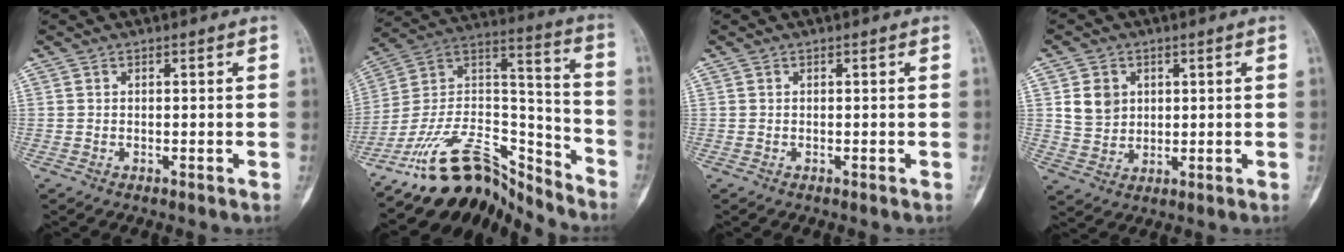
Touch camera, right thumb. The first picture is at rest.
{"total": 19.4, "force": [-16.3, 7.6, 7.2], "torque": [-0.089, 0.139, -0.290]}
{"total": 0.0}
{"total": 6.1, "force": [1.8, 5.2, 2.8], "torque": [-0.030, -0.011, 0.042]}